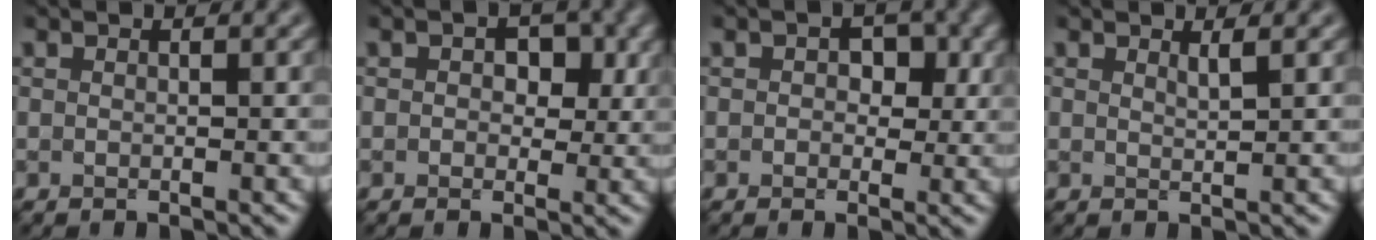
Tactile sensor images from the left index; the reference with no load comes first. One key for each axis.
{"total": 3.0, "fx": 0.7, "fy": 2.2, "fz": 2.0, "tx": -0.019, "ty": -0.001, "tz": 0.005}
{"total": 2.7, "fx": 0.5, "fy": 2.1, "fz": 1.6, "tx": -0.009, "ty": 0.001, "tz": -0.001}
{"total": 0.9, "fx": 0.7, "fy": 0.2, "fz": 0.5, "tx": -0.005, "ty": -0.003, "tz": 0.011}